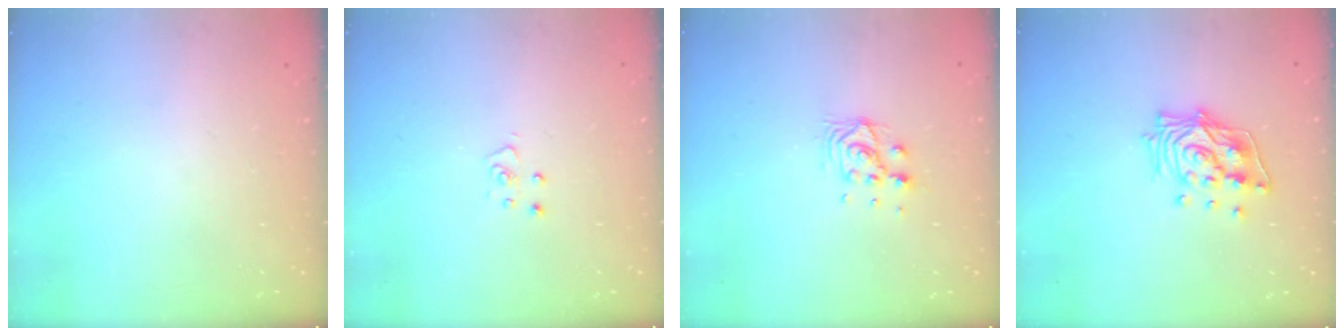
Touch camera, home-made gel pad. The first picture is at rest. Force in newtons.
{"total": 3.9, "press": 3.9, "slide": 0.2}
{"total": 6.9, "press": 6.9, "slide": 0.4}
{"total": 13.5, "press": 13.5, "slide": 1.6}